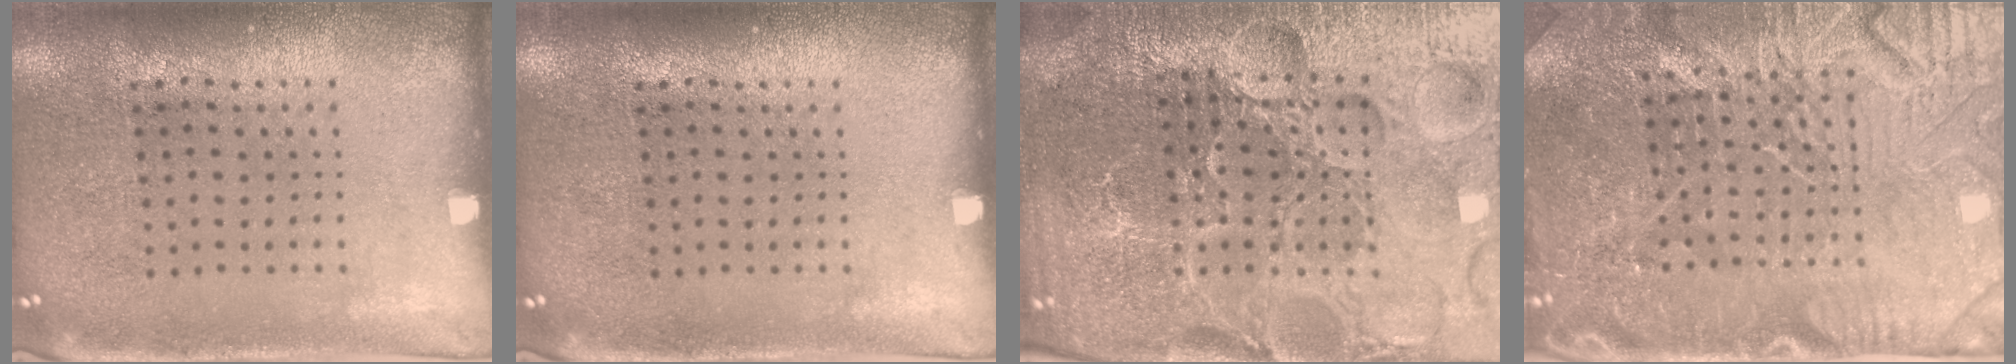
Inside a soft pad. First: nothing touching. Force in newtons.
{"total": 0.0}
{"total": 6.0, "press": 5.4, "slide": 2.7}
{"total": 4.9, "press": 4.6, "slide": 1.6}